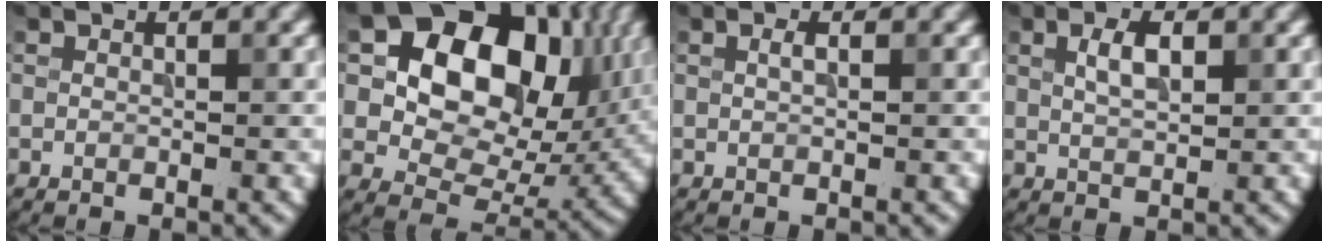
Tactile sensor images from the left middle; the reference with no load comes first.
{"total": 14.1, "force": [3.6, 9.8, 9.5], "torque": [-0.138, 0.002, 0.062]}
{"total": 0.7, "force": [0.2, 0.2, 0.6], "torque": [-0.013, 0.004, 0.004]}
{"total": 2.4, "force": [0.9, 1.0, 2.0], "torque": [-0.041, 0.002, 0.018]}